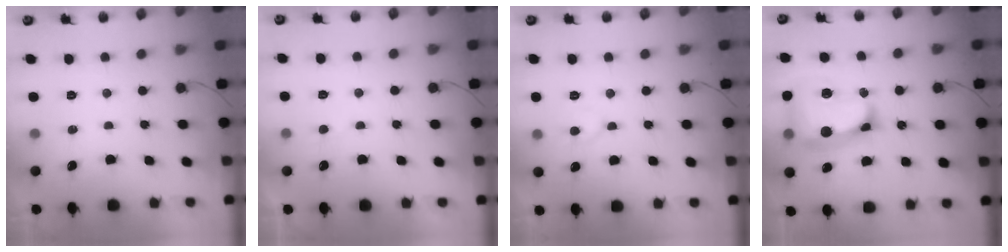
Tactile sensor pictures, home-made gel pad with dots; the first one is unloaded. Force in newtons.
{"total": 2.4, "press": 2.3, "slide": 0.3}
{"total": 5.5, "press": 5.4, "slide": 0.5}
{"total": 19.0, "press": 18.8, "slide": 2.2}